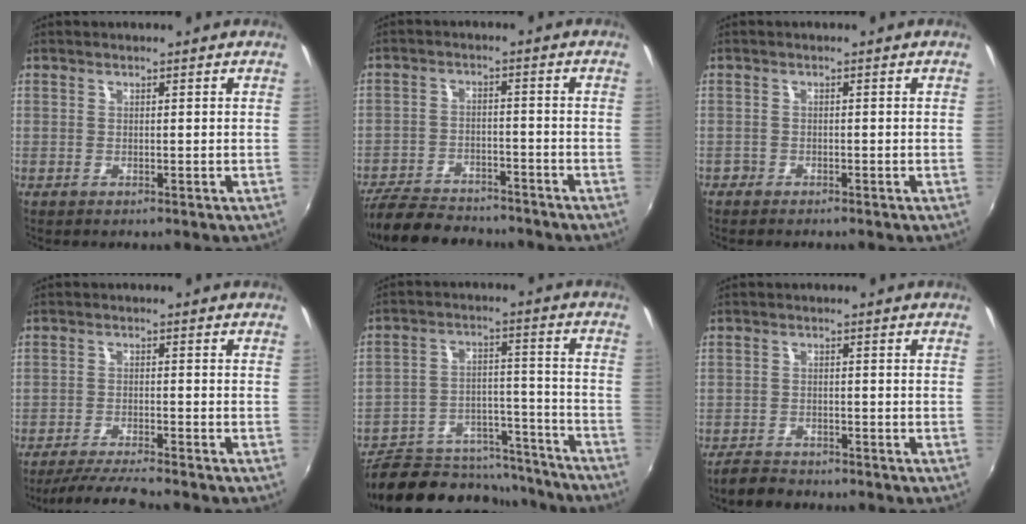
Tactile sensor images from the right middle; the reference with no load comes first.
{"total": 13.9, "force": [-12.0, 4.7, 5.3], "torque": [-0.134, -0.010, -0.185]}
{"total": 1.4, "force": [-1.3, 0.6, 0.2], "torque": [-0.011, -0.004, -0.024]}
{"total": 7.6, "force": [-7.0, -0.2, 3.0], "torque": [-0.079, -0.011, -0.121]}
{"total": 21.5, "force": [-18.5, 8.2, 7.2], "torque": [-0.138, 0.033, -0.248]}
{"total": 4.2, "force": [-3.8, 1.5, 1.0], "torque": [-0.040, -0.001, -0.068]}